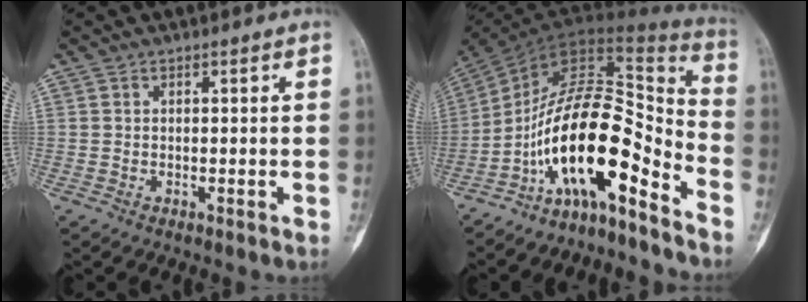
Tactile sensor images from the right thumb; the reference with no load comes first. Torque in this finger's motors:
{"motor_torque": [3.34, 1.67, 1.46, -1.31, 0.69]}